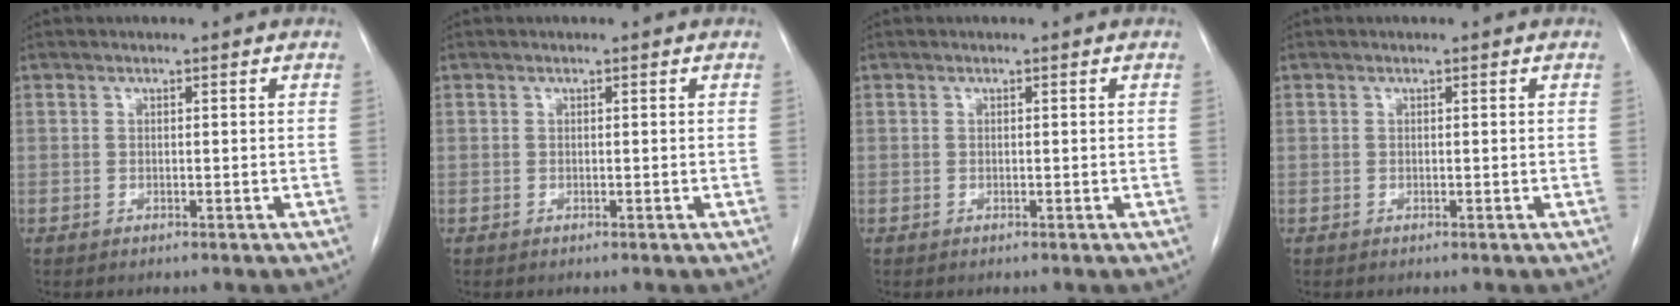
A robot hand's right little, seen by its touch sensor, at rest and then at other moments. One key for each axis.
{"total": 0.0}
{"total": 0.0}
{"total": 0.0}